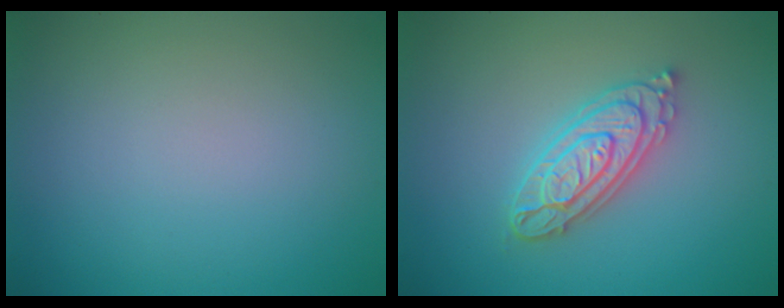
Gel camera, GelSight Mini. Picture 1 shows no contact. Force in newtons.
{"total": 4.3, "press": 4.3, "slide": 0.6}